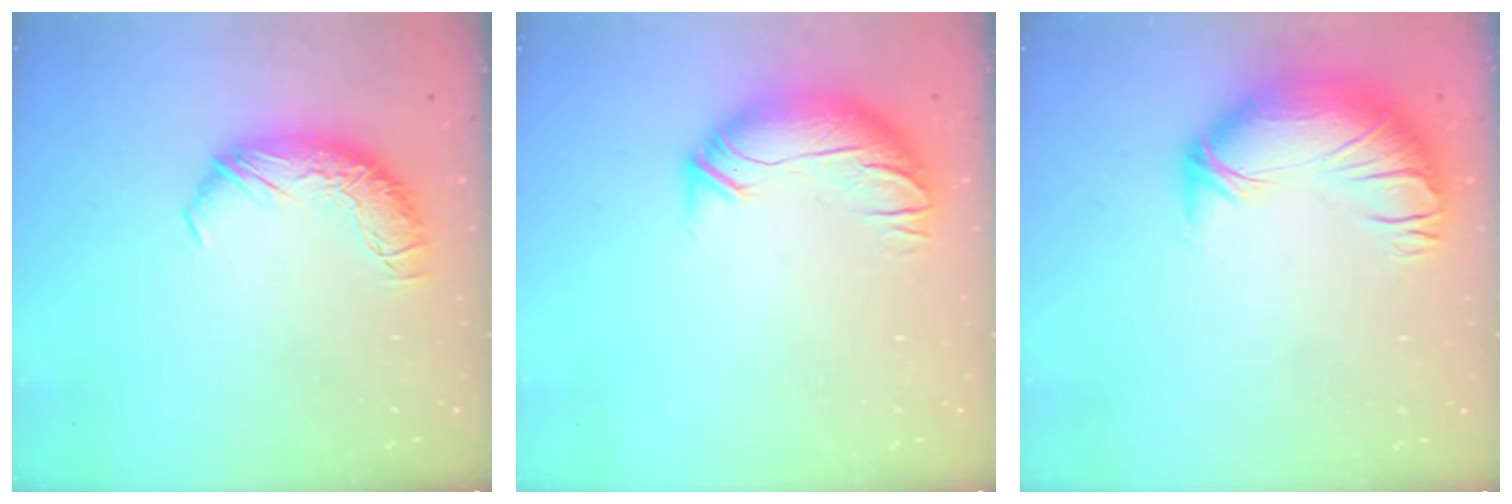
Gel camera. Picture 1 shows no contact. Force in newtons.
{"total": 3.2, "press": 1.6, "slide": 2.8}
{"total": 3.8, "press": 2.1, "slide": 3.2}